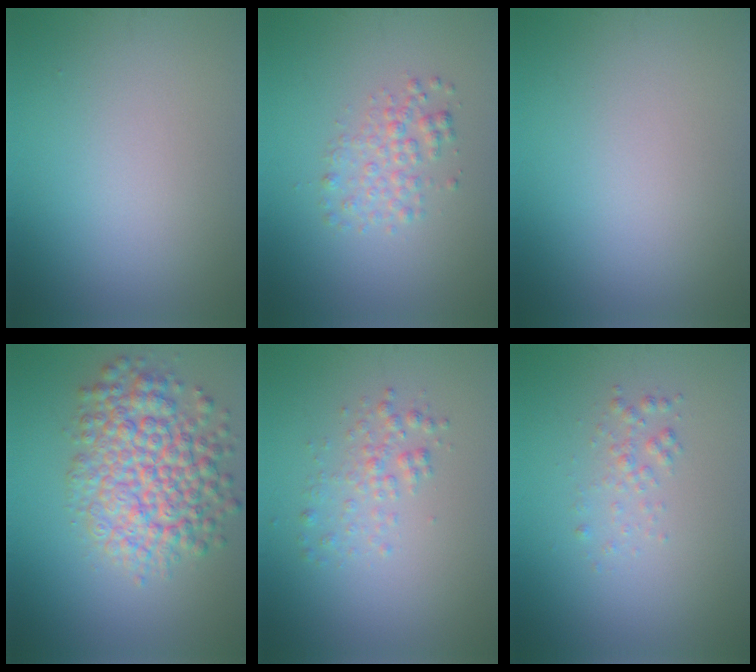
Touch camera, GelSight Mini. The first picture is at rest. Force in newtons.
{"total": 2.3, "press": 2.3, "slide": 0.1}
{"total": 0.0}
{"total": 7.5, "press": 7.5, "slide": 0.3}
{"total": 1.8, "press": 1.8, "slide": 0.0}
{"total": 1.3, "press": 1.3, "slide": 0.1}